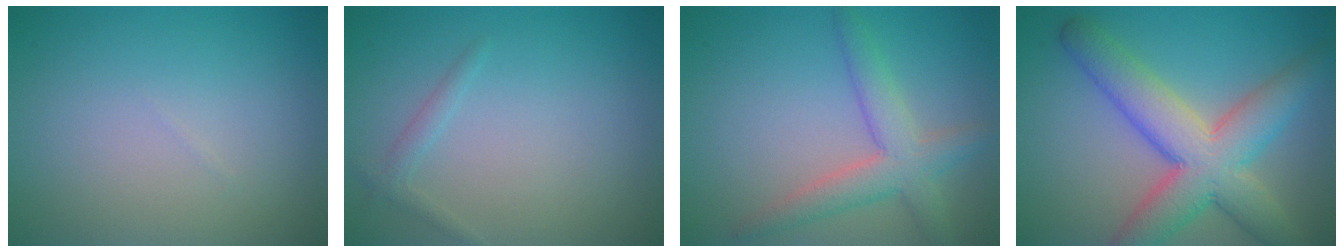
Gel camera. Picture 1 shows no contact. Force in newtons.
{"total": 1.1, "press": 1.1, "slide": 0.0}
{"total": 4.1, "press": 4.1, "slide": 0.2}
{"total": 8.4, "press": 8.4, "slide": 0.4}